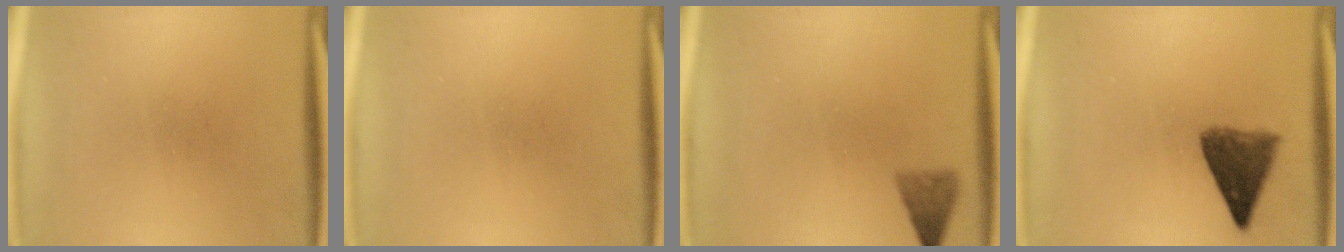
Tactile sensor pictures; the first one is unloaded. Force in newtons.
{"total": 0.0}
{"total": 2.5}
{"total": 6.5}